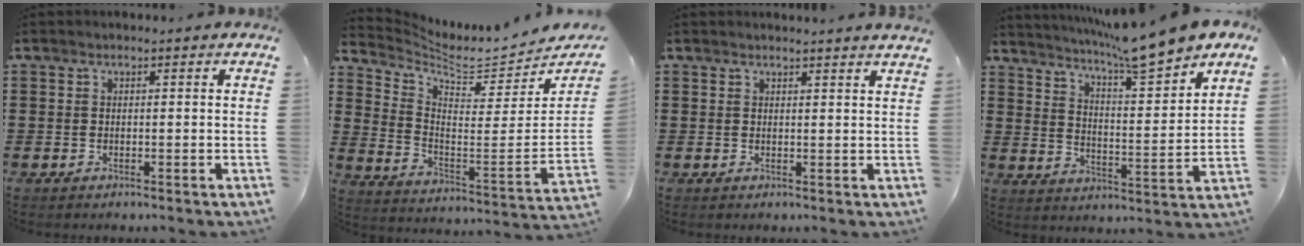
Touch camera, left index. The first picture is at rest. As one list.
[{"total": 6.1, "force": [5.6, 1.5, 2.1], "torque": [-0.067, -0.059, 0.091]}, {"total": 1.6, "force": [1.5, -0.3, 0.3], "torque": [-0.008, -0.002, 0.030]}, {"total": 7.9, "force": [7.3, -0.5, 2.8], "torque": [-0.067, -0.054, 0.122]}]